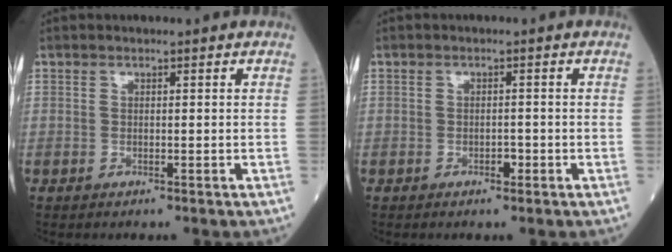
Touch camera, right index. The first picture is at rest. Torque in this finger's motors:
{"motor_torque": [-0.06, -0.05, -0.04, 0.01]}